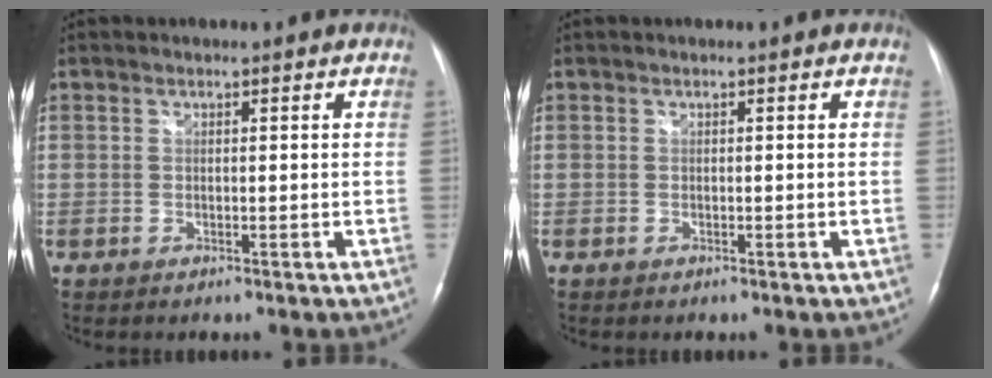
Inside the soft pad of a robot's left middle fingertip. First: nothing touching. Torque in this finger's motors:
{"motor_torque": [0.22, -0.16, 0.08, 0.02]}